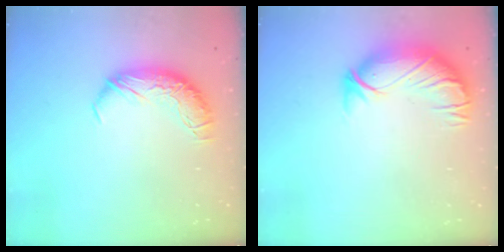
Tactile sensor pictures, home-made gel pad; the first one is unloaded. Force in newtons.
{"total": 3.0, "press": 0.4, "slide": 2.9}